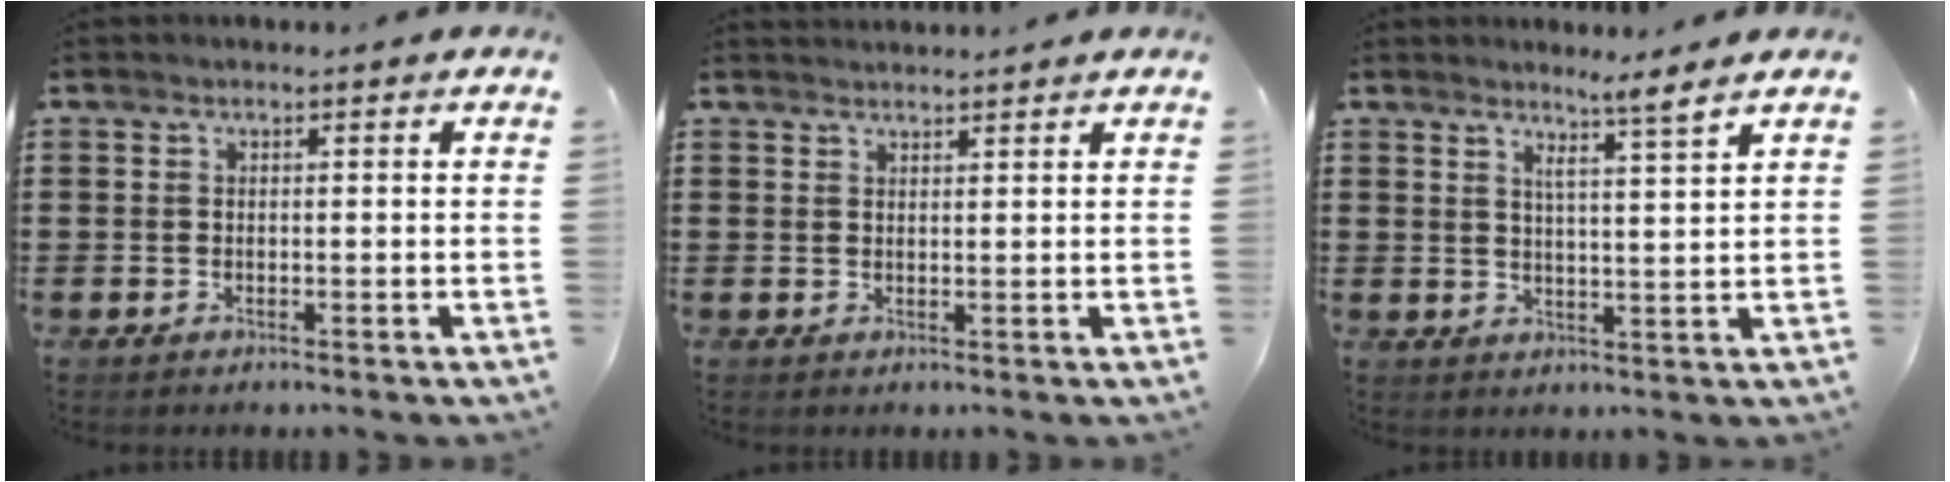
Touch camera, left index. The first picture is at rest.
{"total": 1.4, "force": [1.4, 0.1, 0.0], "torque": [-0.002, 0.000, 0.028]}
{"total": 3.8, "force": [3.0, -1.1, 2.1], "torque": [-0.049, -0.018, 0.048]}